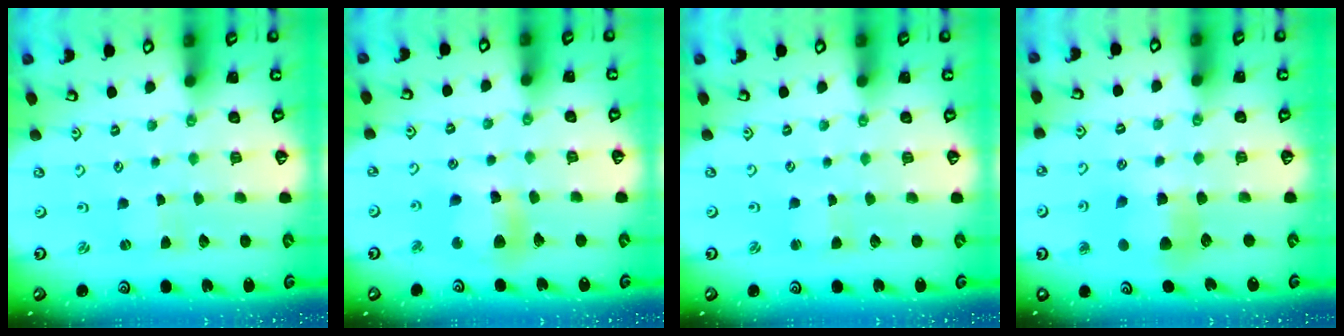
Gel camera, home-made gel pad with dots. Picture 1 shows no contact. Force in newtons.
{"total": 10.5, "press": 10.3, "slide": 2.1}
{"total": 1.1, "press": 1.0, "slide": 0.3}
{"total": 7.3, "press": 7.2, "slide": 0.8}